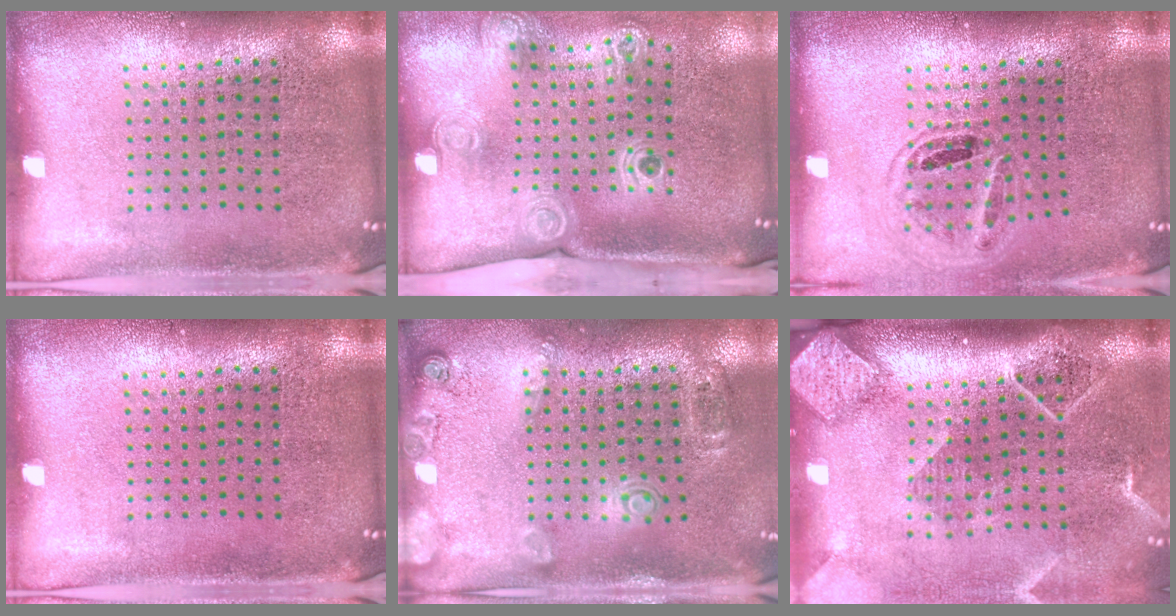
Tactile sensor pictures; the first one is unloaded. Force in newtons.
{"total": 2.3, "press": 1.7, "slide": 1.6}
{"total": 1.0, "press": 1.0, "slide": 0.1}
{"total": 0.0}
{"total": 1.9, "press": 1.2, "slide": 1.4}
{"total": 2.7, "press": 2.1, "slide": 1.7}